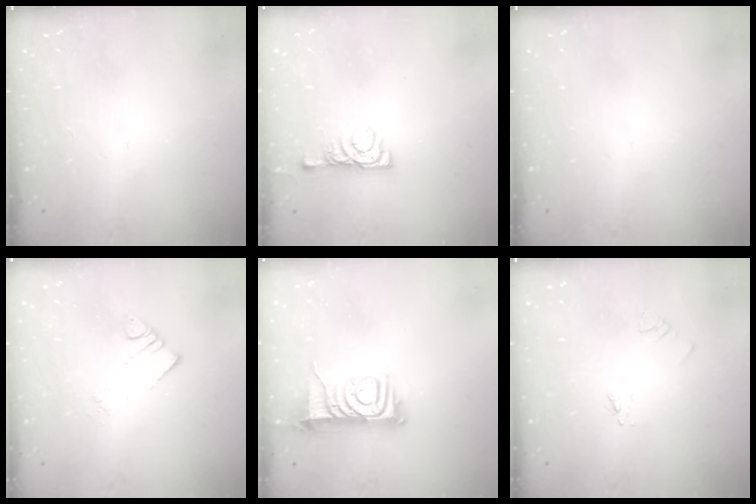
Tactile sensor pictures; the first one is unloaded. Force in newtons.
{"total": 5.6, "press": 5.5, "slide": 0.8}
{"total": 0.0}
{"total": 2.6, "press": 2.6, "slide": 0.1}
{"total": 9.5, "press": 9.5, "slide": 0.7}
{"total": 2.1, "press": 2.1, "slide": 0.1}